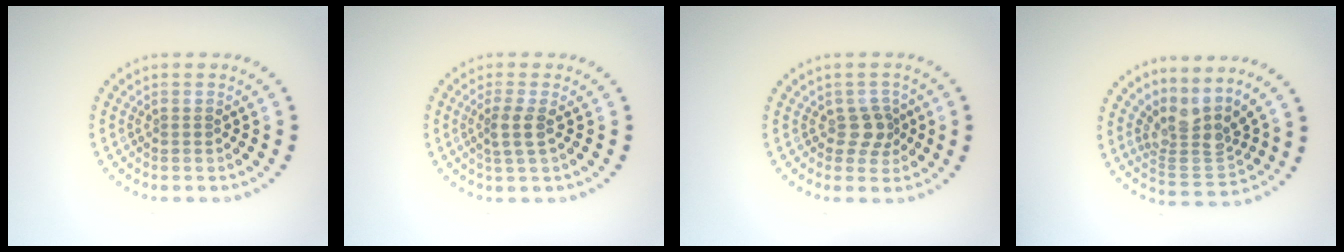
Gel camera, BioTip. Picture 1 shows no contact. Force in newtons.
{"total": 1.8, "press": 1.5, "slide": 1.0}
{"total": 2.0, "press": 1.7, "slide": 1.1}
{"total": 3.5, "press": 2.4, "slide": 2.6}